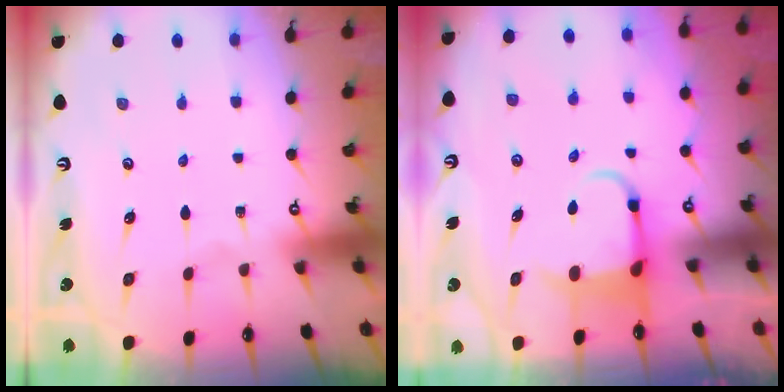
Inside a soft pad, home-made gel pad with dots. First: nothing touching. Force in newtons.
{"total": 3.8, "press": 3.7, "slide": 1.0}